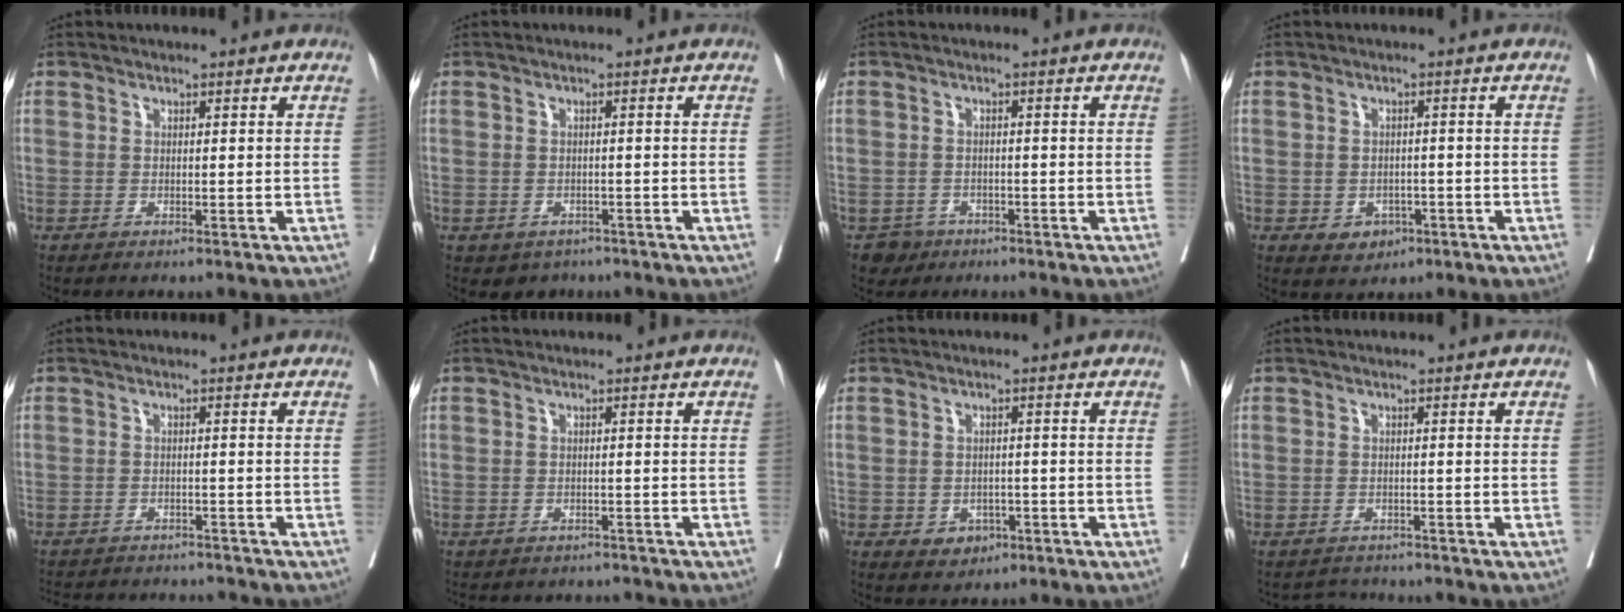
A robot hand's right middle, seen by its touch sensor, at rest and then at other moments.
{"total": 3.6, "force": [-2.3, 2.7, 0.6], "torque": [-0.003, 0.006, -0.028]}
{"total": 3.0, "force": [-1.9, 2.4, 0.1], "torque": [0.000, 0.010, -0.028]}
{"total": 3.5, "force": [-1.5, 2.8, 1.4], "torque": [-0.013, 0.005, -0.012]}
{"total": 10.0, "force": [-9.5, 2.5, 2.0], "torque": [-0.039, 0.009, -0.120]}
{"total": 4.6, "force": [-4.2, 1.9, 0.1], "torque": [0.000, 0.005, -0.052]}
{"total": 3.3, "force": [-1.5, 2.7, 1.3], "torque": [-0.012, 0.006, -0.013]}
{"total": 3.8, "force": [-3.7, 0.9, -0.7], "torque": [0.010, 0.007, -0.056]}